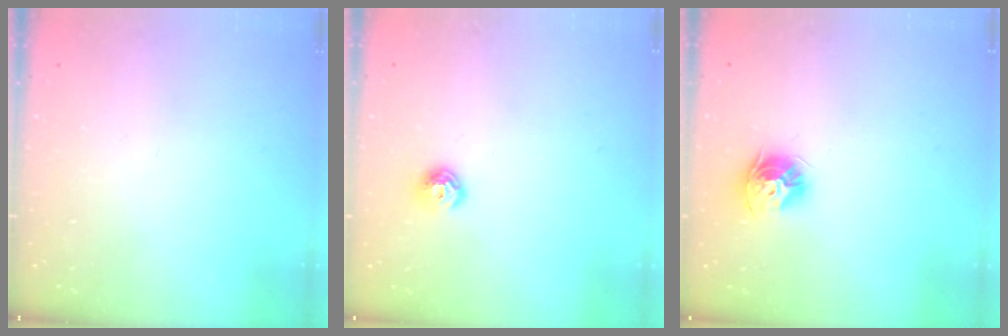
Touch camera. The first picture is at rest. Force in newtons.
{"total": 8.0, "press": 8.0, "slide": 1.0}
{"total": 9.6, "press": 9.6, "slide": 0.9}